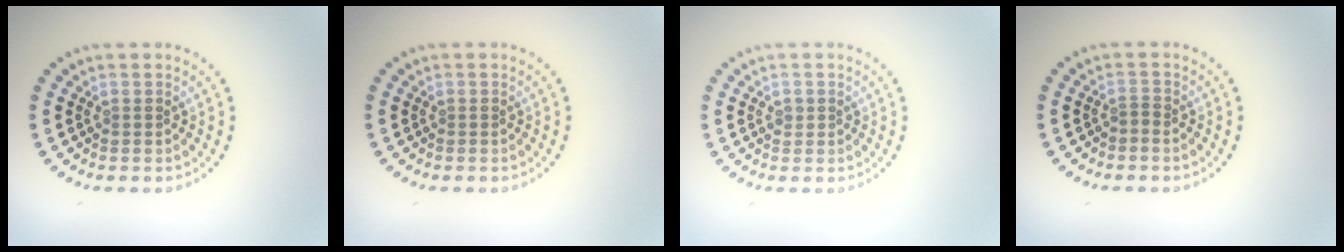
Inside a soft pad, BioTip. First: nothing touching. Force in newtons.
{"total": 0.0}
{"total": 0.9, "press": 0.9, "slide": 0.0}
{"total": 0.7, "press": 0.3, "slide": 0.6}